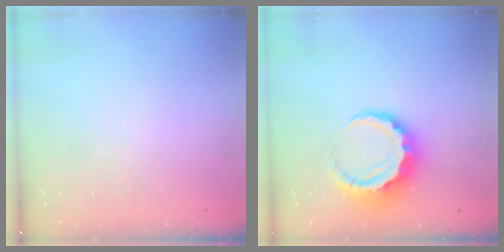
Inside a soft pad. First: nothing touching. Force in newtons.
{"total": 8.4, "press": 8.3, "slide": 1.6}